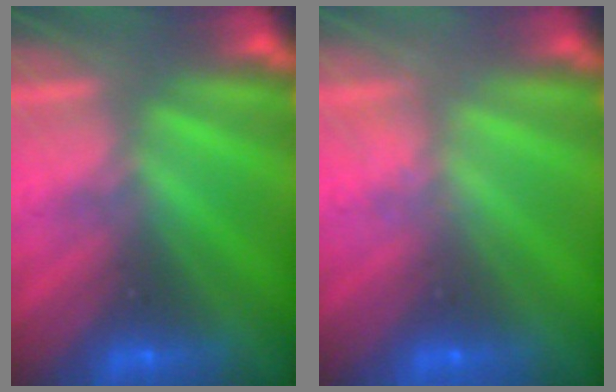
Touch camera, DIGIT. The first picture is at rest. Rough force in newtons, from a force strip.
{"total": 1.7}